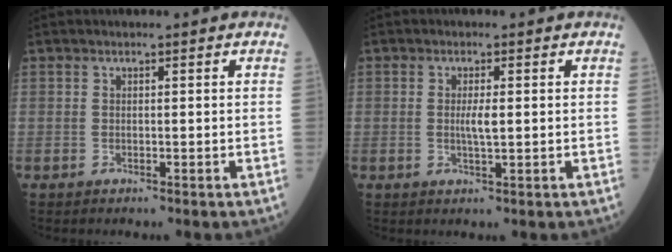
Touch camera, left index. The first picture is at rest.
{"total": 2.5, "force": [0.1, 0.3, 2.4], "torque": [-0.049, -0.002, 0.002]}